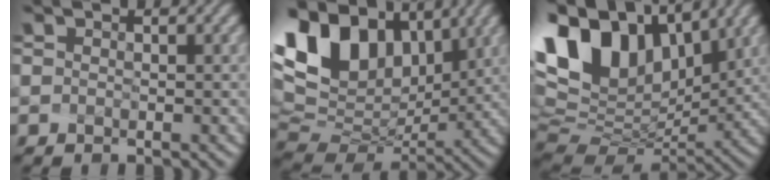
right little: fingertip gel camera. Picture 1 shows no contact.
{"total": 13.3, "force": [5.5, 8.4, 8.7], "torque": [-0.187, 0.012, 0.118]}
{"total": 13.9, "force": [5.6, 8.9, 9.2], "torque": [-0.197, 0.019, 0.114]}